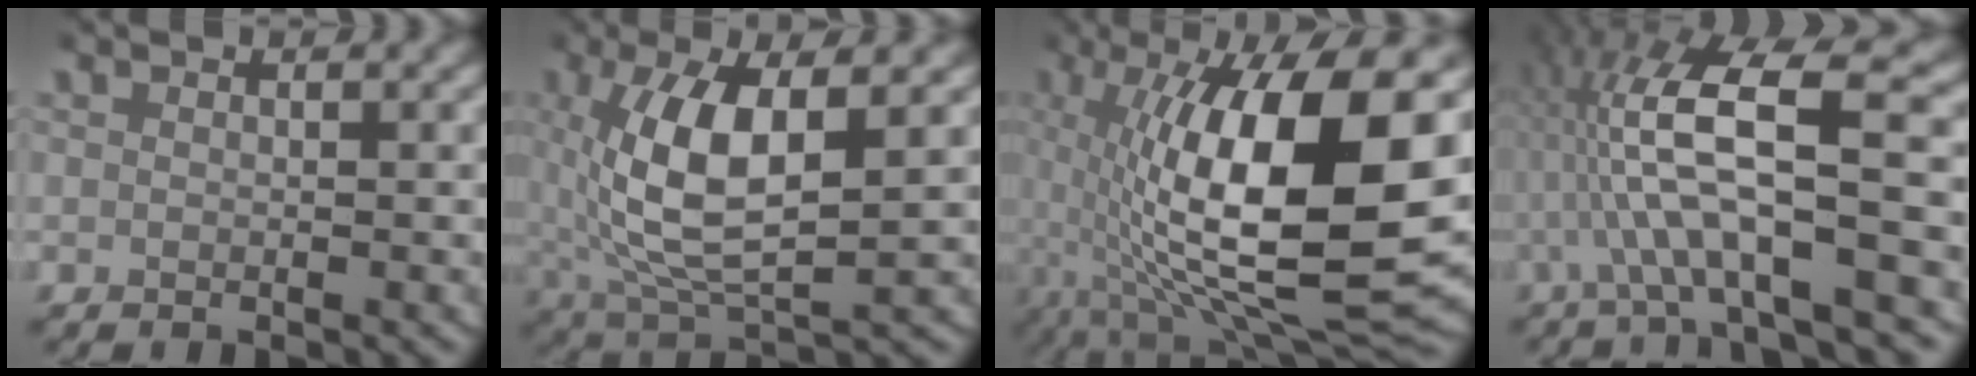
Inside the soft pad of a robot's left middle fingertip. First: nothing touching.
{"total": 7.3, "force": [0.6, 2.9, 6.7], "torque": [-0.141, -0.003, 0.021]}
{"total": 17.1, "force": [0.1, 6.0, 16.0], "torque": [-0.249, -0.005, 0.013]}
{"total": 8.5, "force": [0.6, 2.3, 8.2], "torque": [-0.158, 0.009, 0.007]}